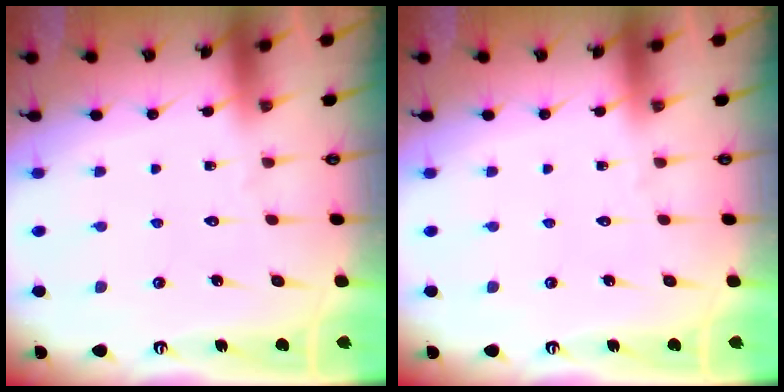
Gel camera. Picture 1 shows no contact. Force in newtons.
{"total": 0.0}